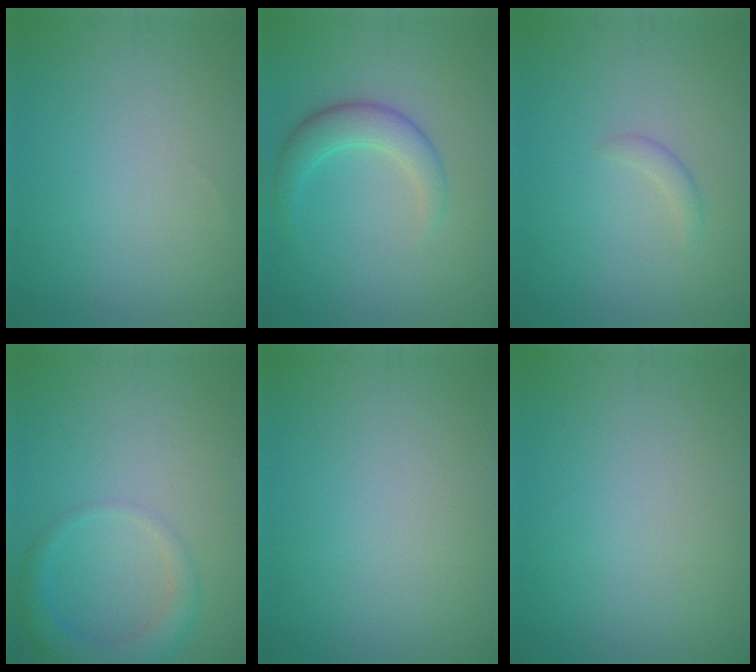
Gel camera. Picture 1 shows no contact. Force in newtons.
{"total": 3.2, "press": 3.2, "slide": 0.1}
{"total": 1.0, "press": 1.0, "slide": 0.1}
{"total": 3.4, "press": 3.4, "slide": 0.2}
{"total": 0.0}
{"total": 0.0}